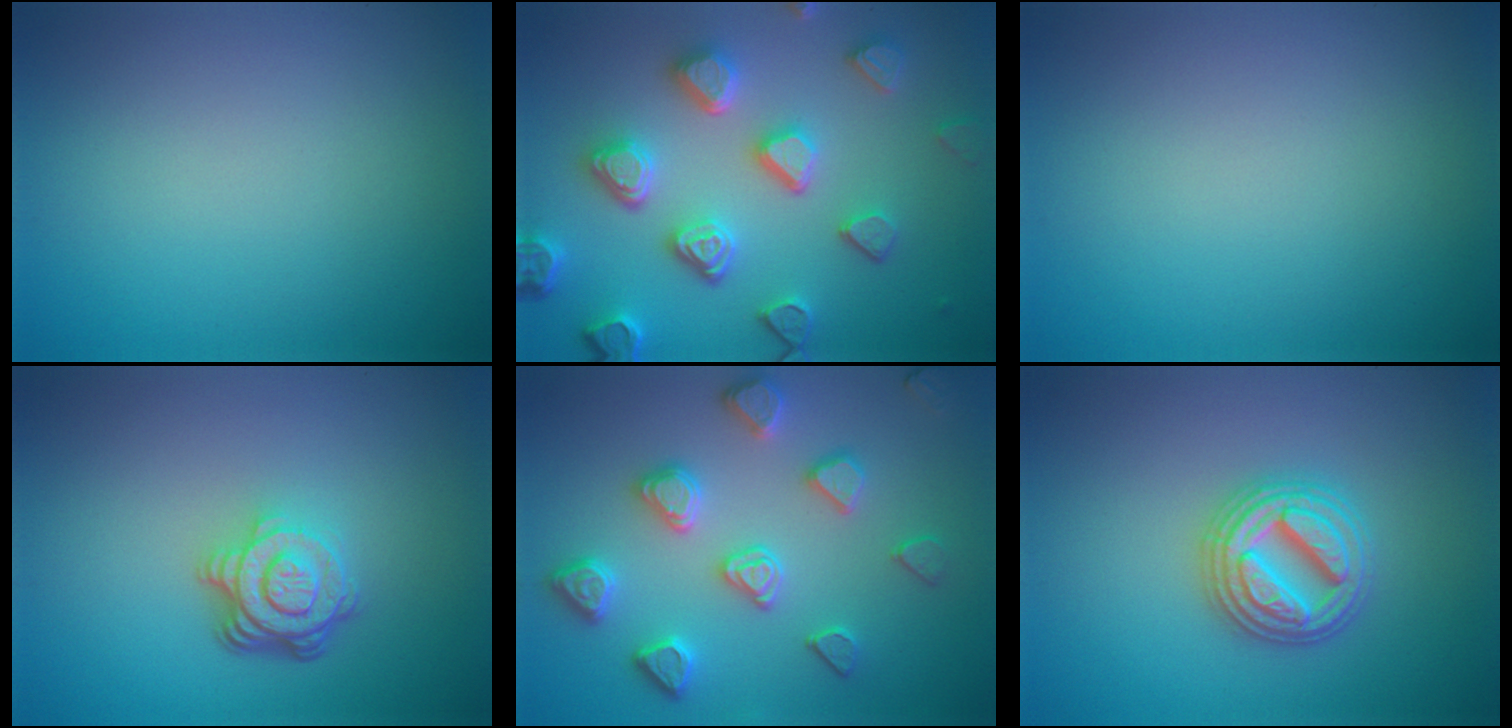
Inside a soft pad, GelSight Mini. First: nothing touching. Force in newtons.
{"total": 5.9, "press": 5.3, "slide": 2.7}
{"total": 0.0}
{"total": 4.9, "press": 3.5, "slide": 3.4}
{"total": 4.4, "press": 4.1, "slide": 1.5}
{"total": 4.9, "press": 4.8, "slide": 0.8}